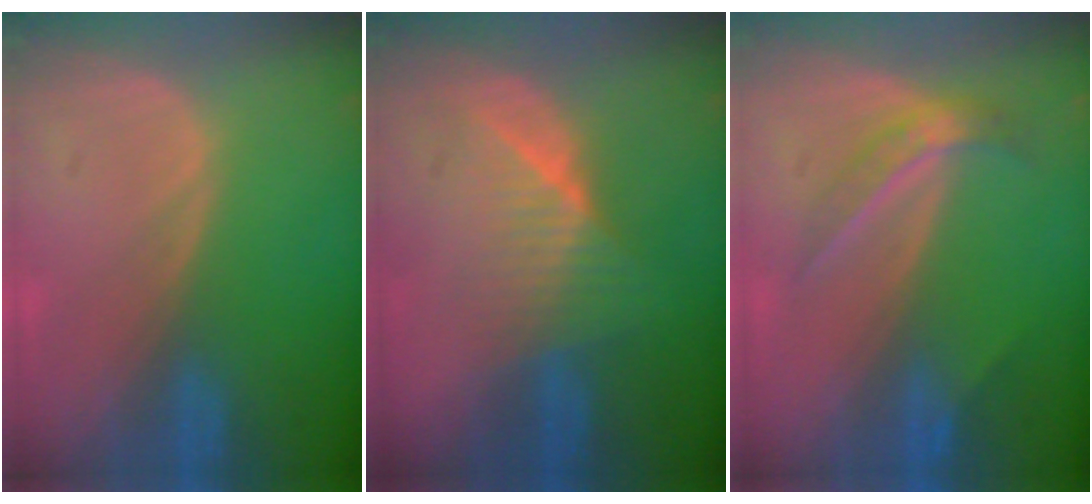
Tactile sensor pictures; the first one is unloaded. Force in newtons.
{"total": 6.4, "press": 6.0, "slide": 2.2}
{"total": 4.6, "press": 4.0, "slide": 2.3}